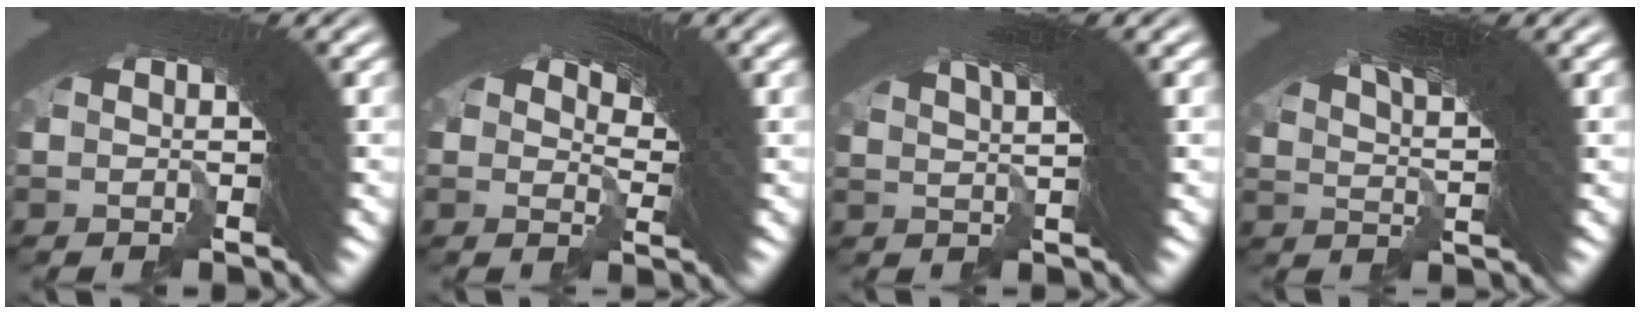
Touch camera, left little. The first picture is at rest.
{"total": 2.2, "force": [0.3, 1.3, 1.8], "torque": [-0.035, -0.017, 0.014]}
{"total": 6.6, "force": [4.3, -0.5, 5.0], "torque": [-0.063, 0.047, 0.060]}
{"total": 7.7, "force": [4.6, -0.2, 6.2], "torque": [-0.089, 0.033, 0.072]}